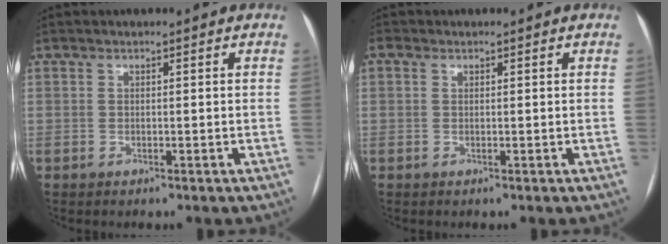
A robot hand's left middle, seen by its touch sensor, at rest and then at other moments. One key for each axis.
{"total": 0.5, "fx": 0.2, "fy": 0.4, "fz": 0.3, "tx": -0.008, "ty": 0.003, "tz": 0.003}